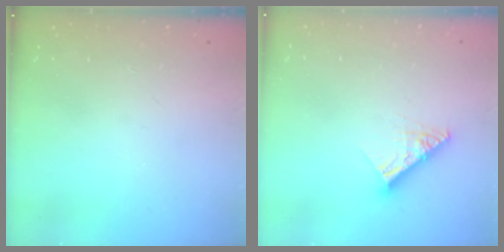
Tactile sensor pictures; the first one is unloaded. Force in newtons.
{"total": 10.0, "press": 9.9, "slide": 1.1}